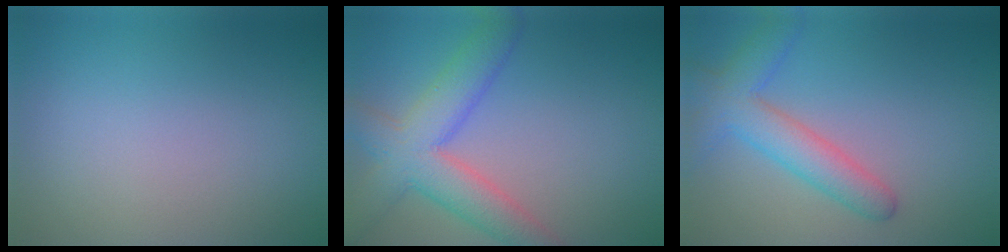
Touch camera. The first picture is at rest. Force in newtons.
{"total": 6.7, "press": 6.7, "slide": 0.3}
{"total": 4.7, "press": 4.7, "slide": 0.2}